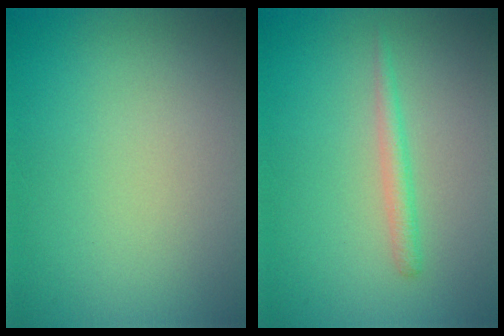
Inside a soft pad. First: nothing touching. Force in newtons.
{"total": 1.5, "press": 1.5, "slide": 0.1}